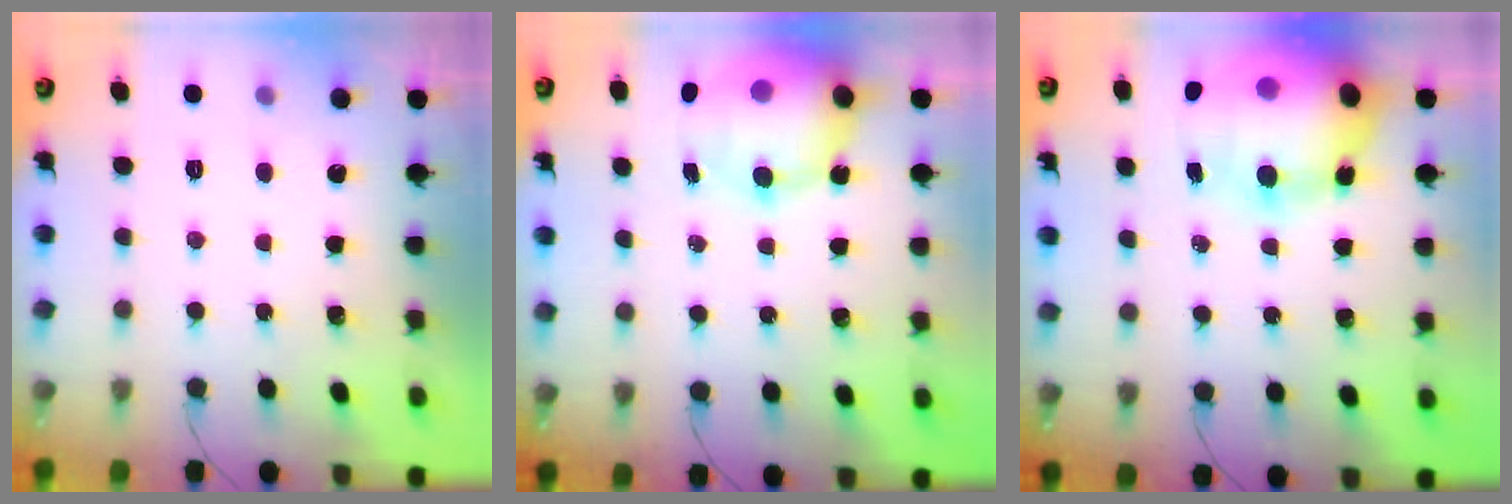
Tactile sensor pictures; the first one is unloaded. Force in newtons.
{"total": 15.0, "press": 14.5, "slide": 3.9}
{"total": 23.4, "press": 22.8, "slide": 5.3}